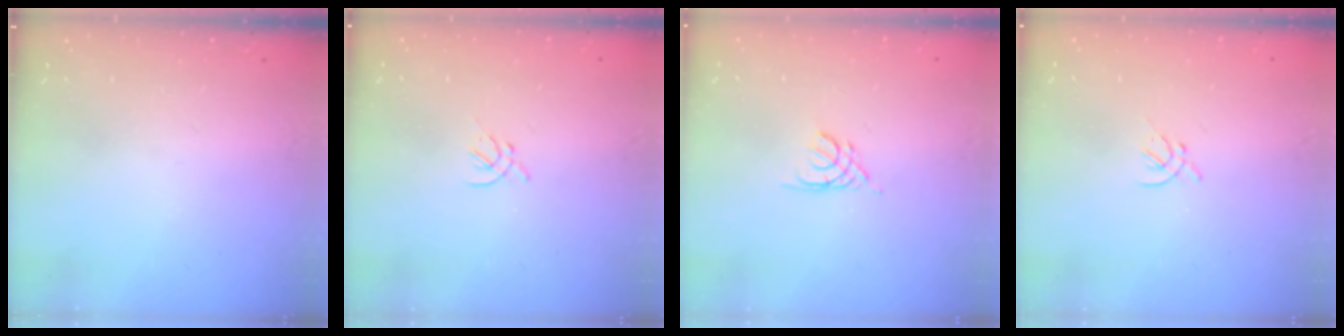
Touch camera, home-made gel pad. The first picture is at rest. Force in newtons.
{"total": 1.4, "press": 1.3, "slide": 0.5}
{"total": 2.1, "press": 2.0, "slide": 0.4}
{"total": 1.4, "press": 1.3, "slide": 0.5}